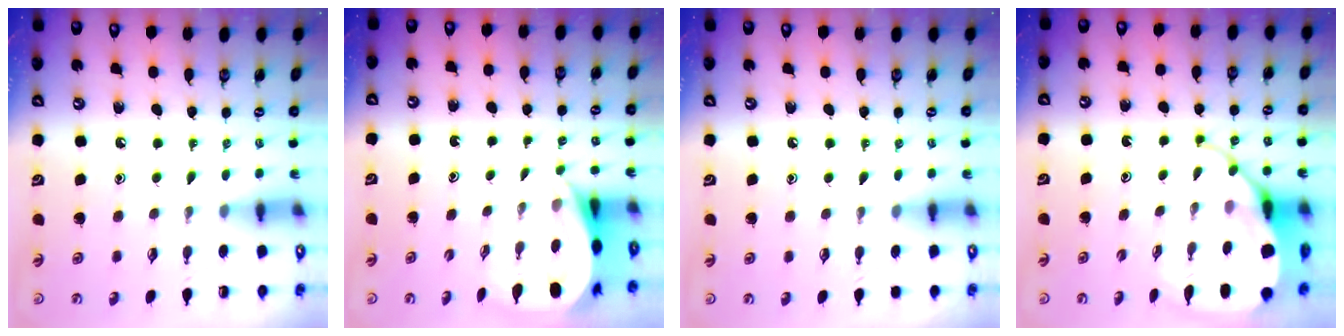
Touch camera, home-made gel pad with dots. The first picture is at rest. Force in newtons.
{"total": 6.2, "press": 6.2, "slide": 0.4}
{"total": 4.4, "press": 4.3, "slide": 0.7}
{"total": 9.2, "press": 9.1, "slide": 1.1}